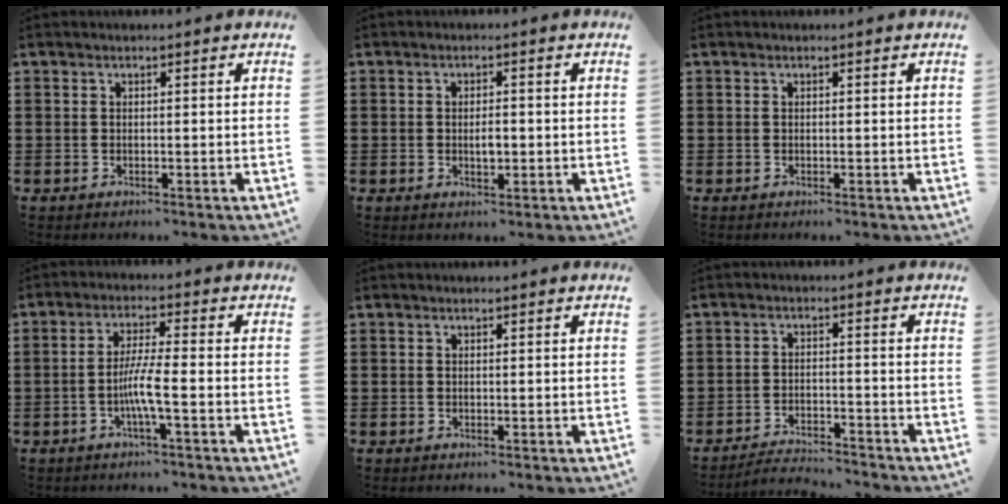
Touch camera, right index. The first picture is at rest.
{"total": 2.3, "force": [-0.1, 0.8, 2.1], "torque": [-0.040, 0.001, -0.002]}
{"total": 0.0}
{"total": 5.4, "force": [-1.7, 0.2, 5.2], "torque": [-0.103, -0.007, -0.036]}
{"total": 0.0}
{"total": 3.2, "force": [-3.2, 0.2, 0.2], "torque": [-0.010, 0.000, -0.069]}